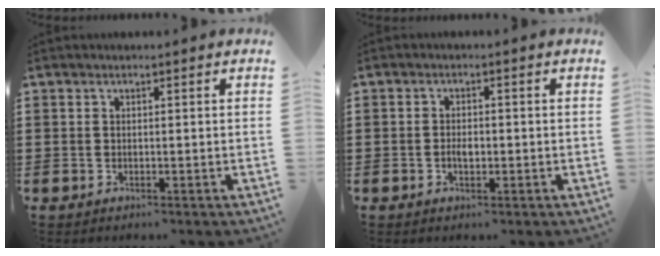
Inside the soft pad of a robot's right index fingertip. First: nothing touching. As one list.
[{"total": 2.0, "force": [-0.5, 1.0, 1.7], "torque": [-0.032, 0.001, -0.007]}]